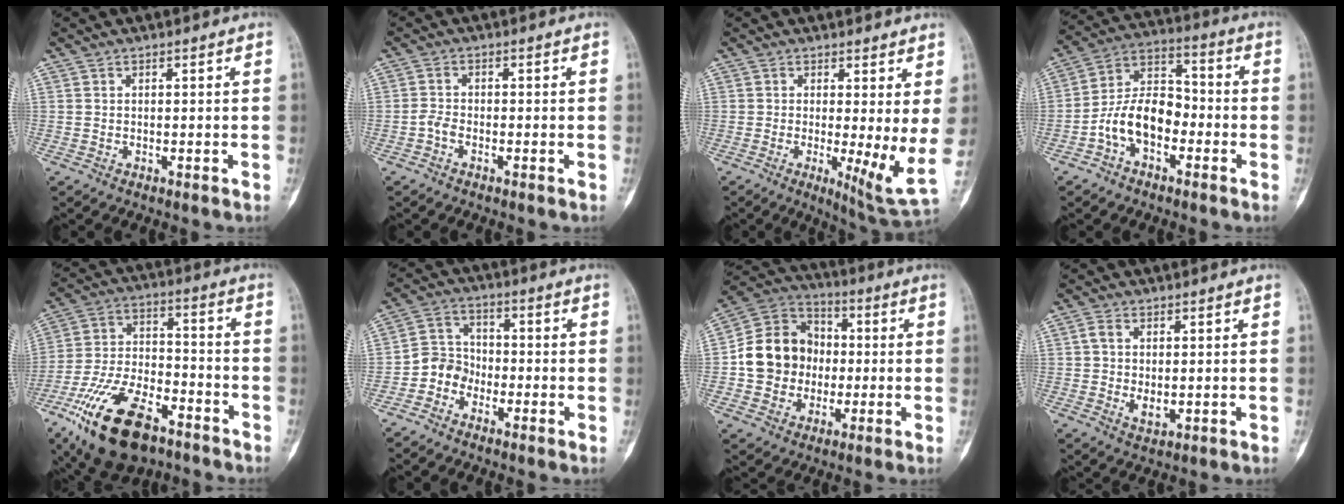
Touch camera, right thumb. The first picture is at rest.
{"total": 1.9, "force": [-1.1, 1.1, 1.1], "torque": [-0.025, 0.006, -0.026]}
{"total": 8.1, "force": [0.4, 1.5, 7.9], "torque": [-0.110, -0.024, 0.007]}
{"total": 11.4, "force": [-4.1, 7.2, 7.9], "torque": [-0.131, 0.050, -0.082]}
{"total": 20.6, "force": [-12.1, 9.8, 13.5], "torque": [-0.260, 0.051, -0.214]}
{"total": 5.6, "force": [-2.9, 4.6, 1.4], "torque": [-0.002, 0.029, -0.066]}
{"total": 14.5, "force": [-1.0, 12.8, 6.9], "torque": [-0.091, 0.029, -0.022]}
{"total": 4.2, "force": [0.4, 2.5, 3.4], "torque": [-0.064, -0.004, 0.010]}